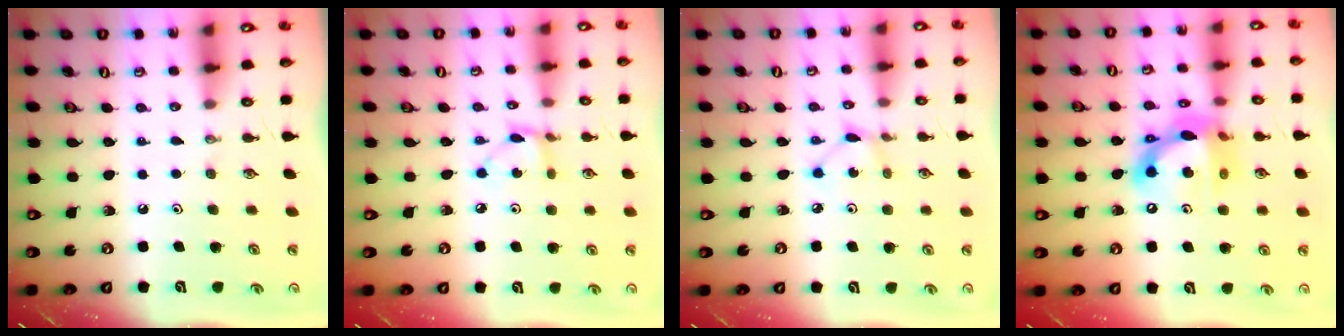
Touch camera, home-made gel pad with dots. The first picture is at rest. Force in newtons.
{"total": 3.9, "press": 3.9, "slide": 0.1}
{"total": 2.4, "press": 2.4, "slide": 0.1}
{"total": 14.4, "press": 14.4, "slide": 1.5}